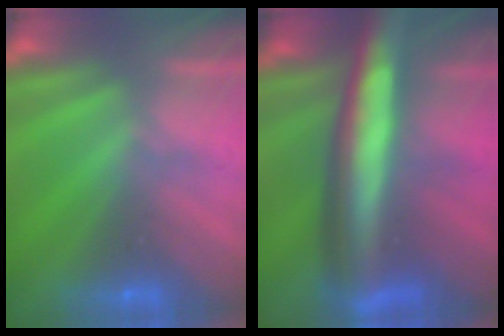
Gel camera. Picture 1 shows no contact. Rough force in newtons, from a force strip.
{"total": 8.2}